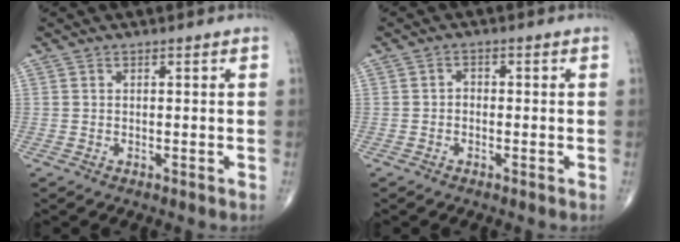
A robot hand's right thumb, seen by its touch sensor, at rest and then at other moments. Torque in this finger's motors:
{"motor_torque": [-0.40, 0.26, 0.11, 0.04, 0.03]}